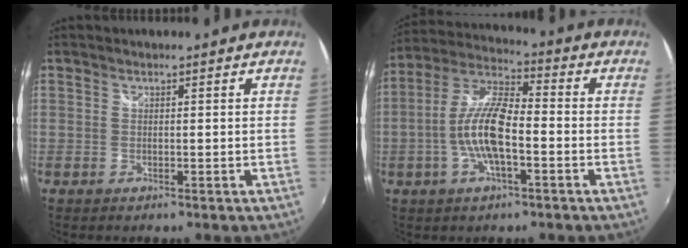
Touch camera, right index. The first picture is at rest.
{"total": 11.4, "force": [-3.0, 3.4, 10.5], "torque": [-0.221, 0.006, -0.059]}